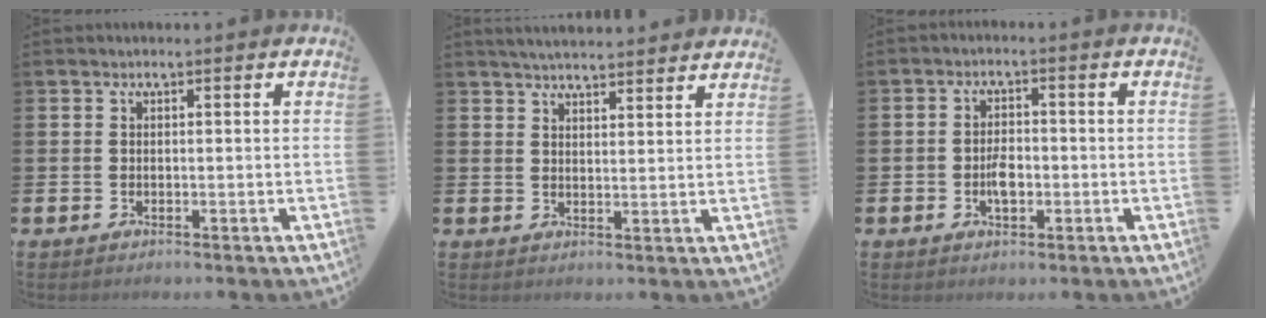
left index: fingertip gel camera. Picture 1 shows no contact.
{"total": 4.0, "force": [4.0, 0.1, 0.3], "torque": [-0.012, -0.024, 0.071]}
{"total": 3.2, "force": [-0.6, 1.9, 2.5], "torque": [-0.034, -0.002, -0.014]}